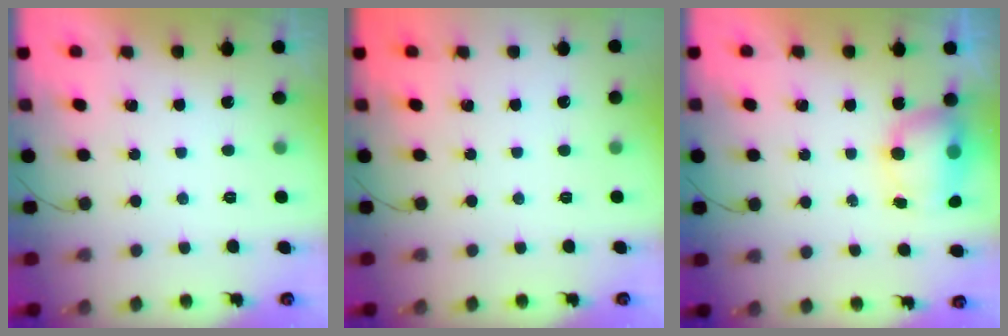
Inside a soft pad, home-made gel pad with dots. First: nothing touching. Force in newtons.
{"total": 0.0}
{"total": 7.2, "press": 7.1, "slide": 1.3}